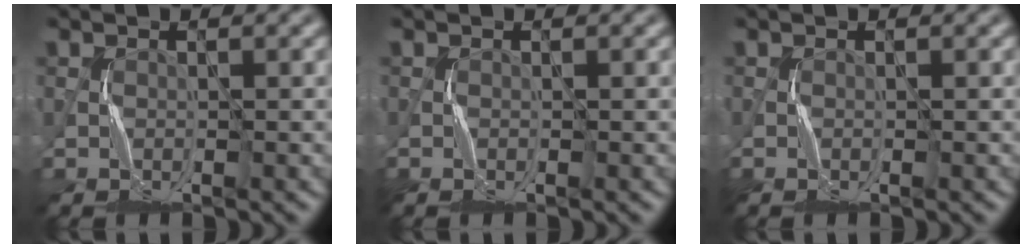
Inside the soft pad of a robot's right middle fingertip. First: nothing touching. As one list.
[{"total": 0.0}, {"total": 0.0}]